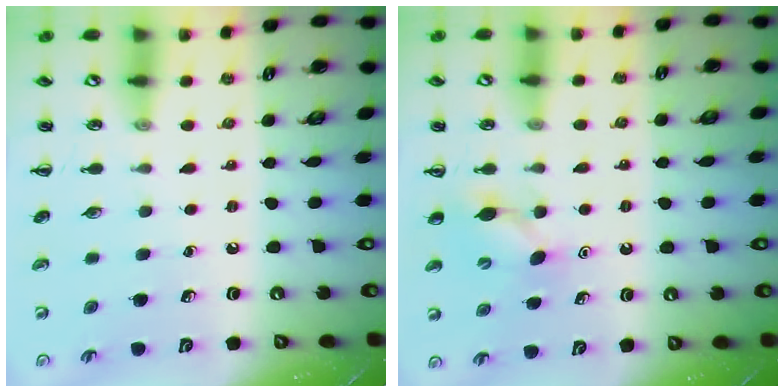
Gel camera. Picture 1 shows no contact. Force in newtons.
{"total": 5.1, "press": 5.0, "slide": 1.3}